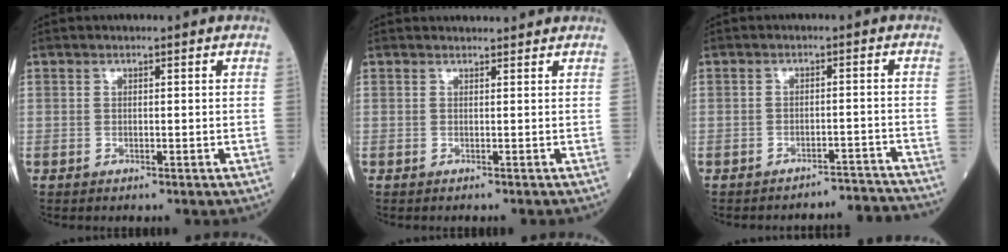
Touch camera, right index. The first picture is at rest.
{"total": 2.4, "force": [2.2, 0.6, 0.8], "torque": [-0.029, 0.016, 0.019]}
{"total": 6.2, "force": [-6.1, -0.4, -1.0], "torque": [0.029, 0.011, -0.074]}